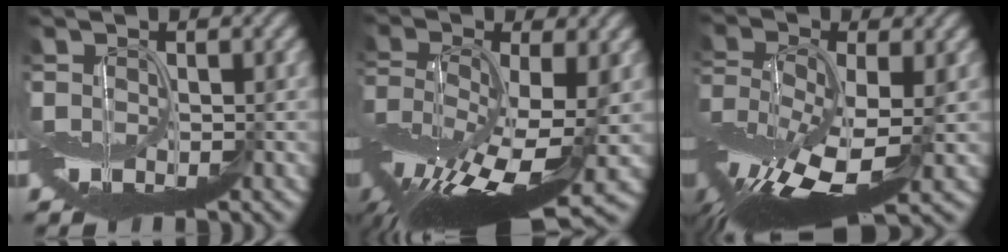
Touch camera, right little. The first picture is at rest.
{"total": 12.4, "force": [-4.7, 4.0, 10.8], "torque": [-0.228, -0.011, -0.074]}
{"total": 10.7, "force": [-3.7, 4.2, 9.1], "torque": [-0.200, -0.011, -0.075]}